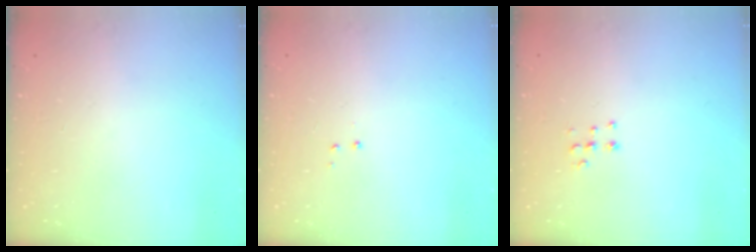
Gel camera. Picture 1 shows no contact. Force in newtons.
{"total": 2.9, "press": 2.8, "slide": 0.6}
{"total": 5.2, "press": 5.2, "slide": 0.2}